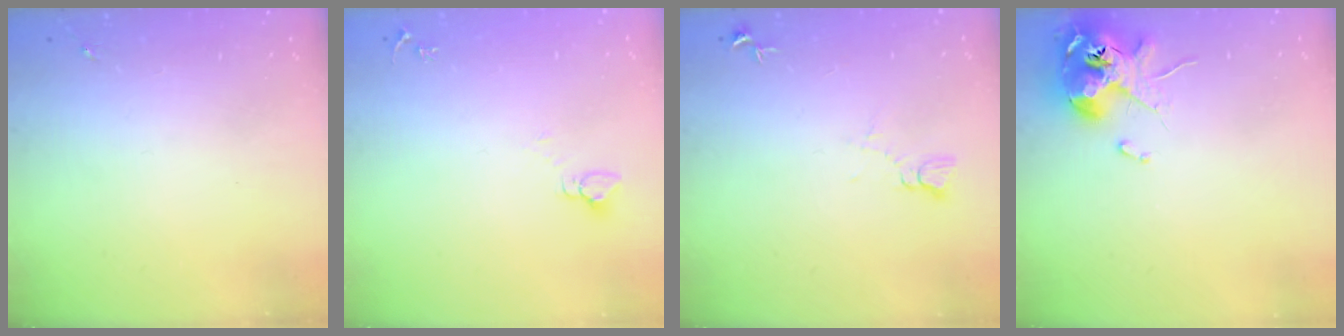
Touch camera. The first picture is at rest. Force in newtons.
{"total": 2.7, "press": 2.7, "slide": 0.1}
{"total": 4.3, "press": 4.3, "slide": 0.4}
{"total": 11.6, "press": 11.4, "slide": 2.1}